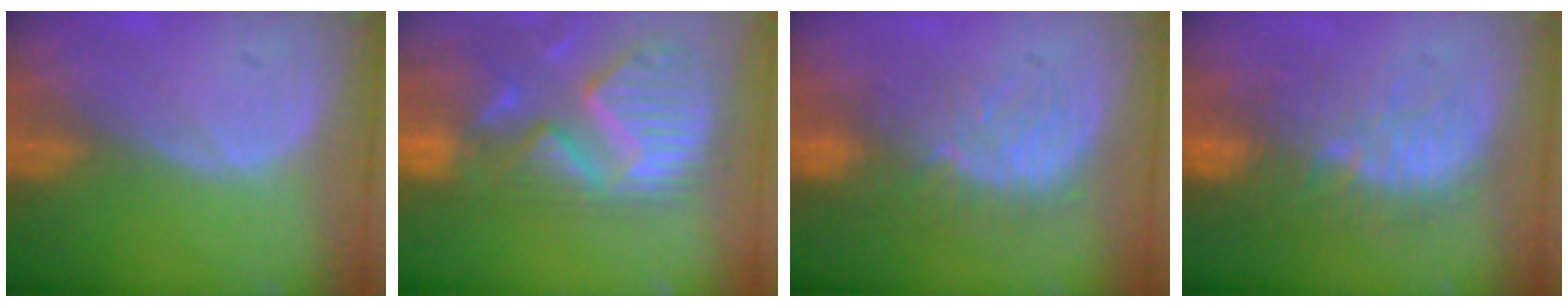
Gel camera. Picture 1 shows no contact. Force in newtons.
{"total": 13.9, "press": 11.8, "slide": 7.3}
{"total": 9.0, "press": 8.1, "slide": 3.7}
{"total": 10.1, "press": 9.2, "slide": 4.2}